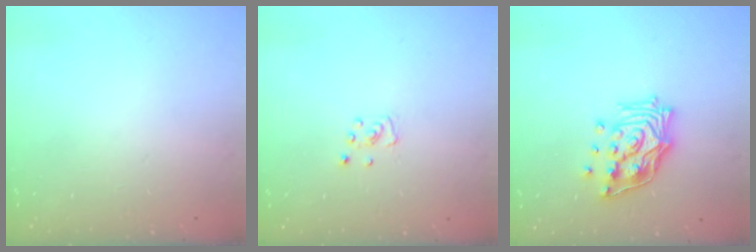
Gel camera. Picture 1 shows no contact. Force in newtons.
{"total": 3.3, "press": 3.3, "slide": 0.3}
{"total": 15.8, "press": 15.7, "slide": 1.6}